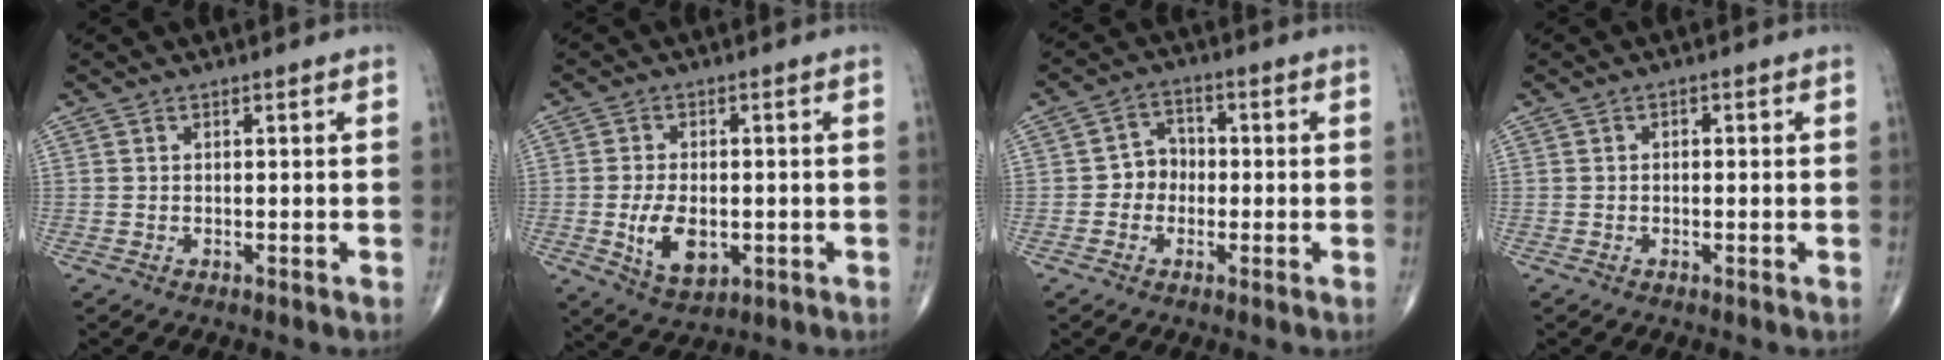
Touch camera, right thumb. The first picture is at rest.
{"total": 8.4, "force": [-1.7, 4.9, 6.7], "torque": [-0.109, -0.006, -0.019]}
{"total": 5.0, "force": [-0.8, 4.3, 2.3], "torque": [-0.012, 0.021, -0.026]}
{"total": 1.0, "force": [0.1, 0.6, 0.7], "torque": [-0.008, 0.005, -0.003]}